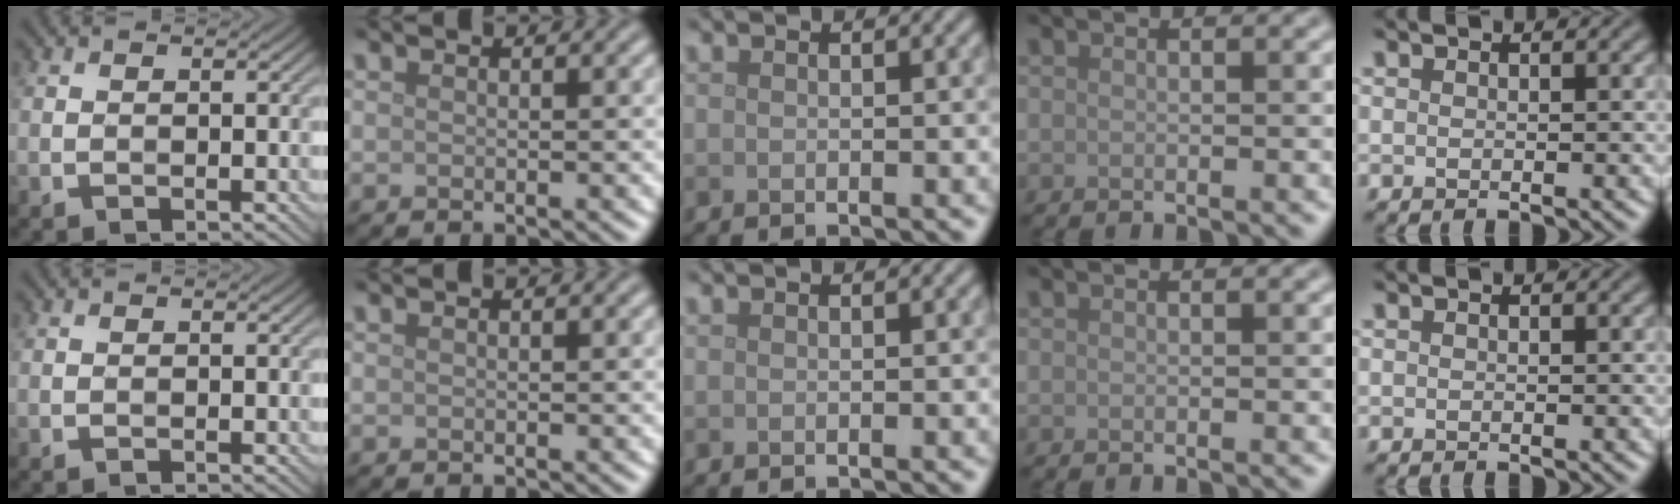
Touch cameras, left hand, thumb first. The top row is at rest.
{}